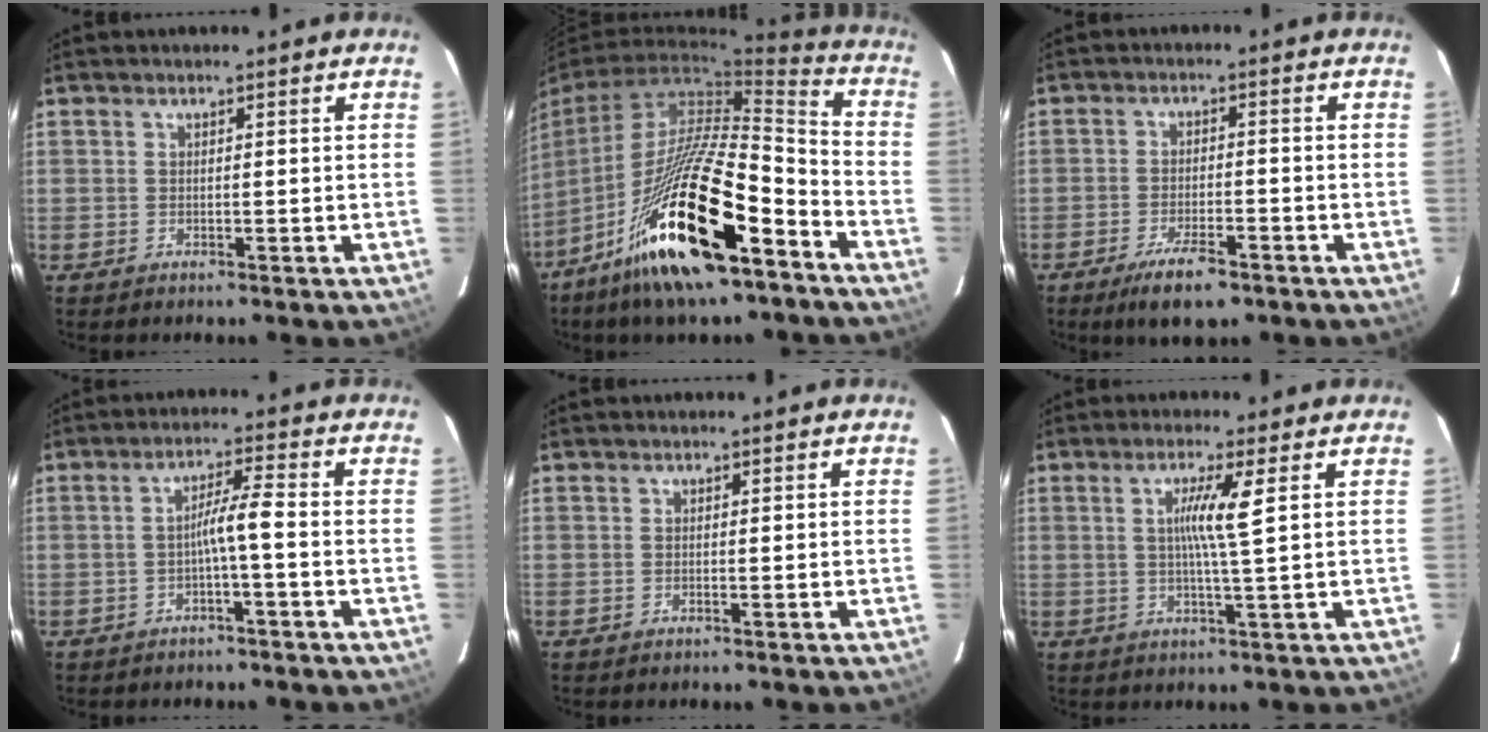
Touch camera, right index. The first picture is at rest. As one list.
[{"total": 25.5, "force": [-14.4, 5.0, 20.4], "torque": [-0.377, -0.038, -0.255]}, {"total": 6.6, "force": [-4.5, 1.8, 4.5], "torque": [-0.083, -0.008, -0.072]}, {"total": 3.9, "force": [-1.1, -0.4, 3.7], "torque": [-0.061, 0.012, -0.017]}, {"total": 0.0}, {"total": 5.1, "force": [1.2, -1.2, 4.8], "torque": [-0.092, -0.004, 0.022]}]